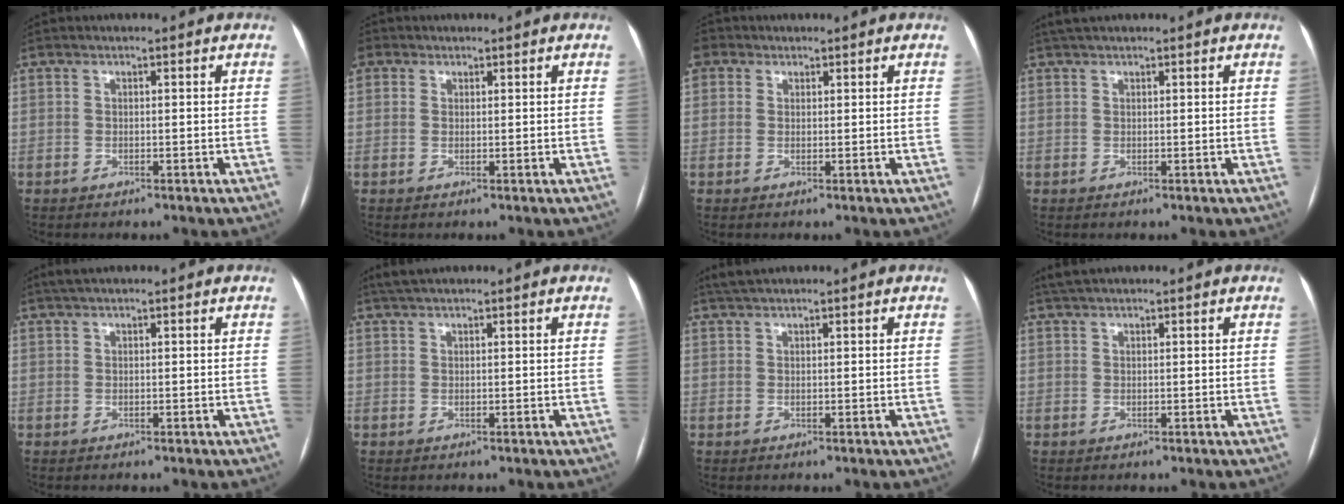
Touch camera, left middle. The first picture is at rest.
{"total": 2.2, "force": [1.0, 1.9, 0.5], "torque": [-0.009, 0.011, 0.017]}
{"total": 2.8, "force": [1.2, 2.4, 0.7], "torque": [-0.014, 0.017, 0.021]}
{"total": 2.4, "force": [2.0, 0.2, 1.3], "torque": [-0.021, 0.028, 0.036]}
{"total": 1.8, "force": [1.4, 0.1, 1.2], "torque": [-0.019, 0.023, 0.025]}
{"total": 2.4, "force": [2.0, 0.1, 1.3], "torque": [-0.023, 0.023, 0.039]}
{"total": 2.3, "force": [2.0, 0.0, 1.1], "torque": [-0.020, 0.021, 0.038]}
{"total": 2.2, "force": [1.8, 0.1, 1.2], "torque": [-0.020, 0.024, 0.035]}